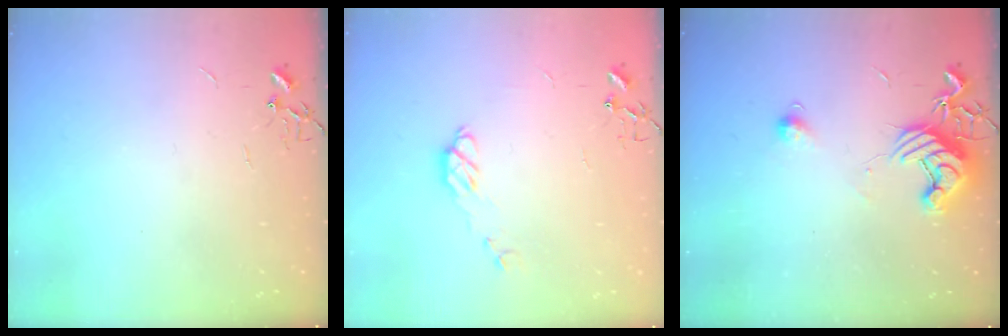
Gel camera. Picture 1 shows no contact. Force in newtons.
{"total": 7.1, "press": 7.1, "slide": 0.5}
{"total": 11.3, "press": 11.3, "slide": 0.9}